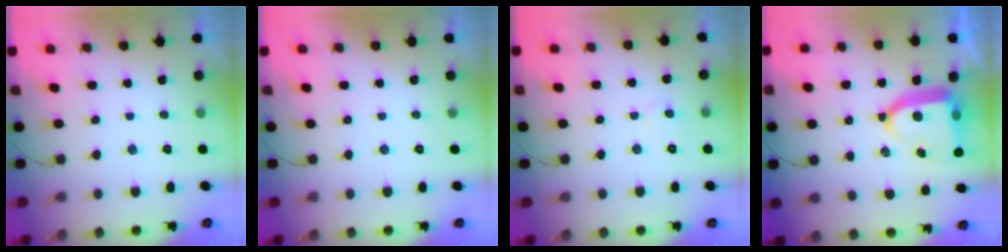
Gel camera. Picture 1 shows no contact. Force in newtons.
{"total": 0.0}
{"total": 4.8, "press": 4.7, "slide": 0.4}
{"total": 11.8, "press": 11.7, "slide": 1.4}